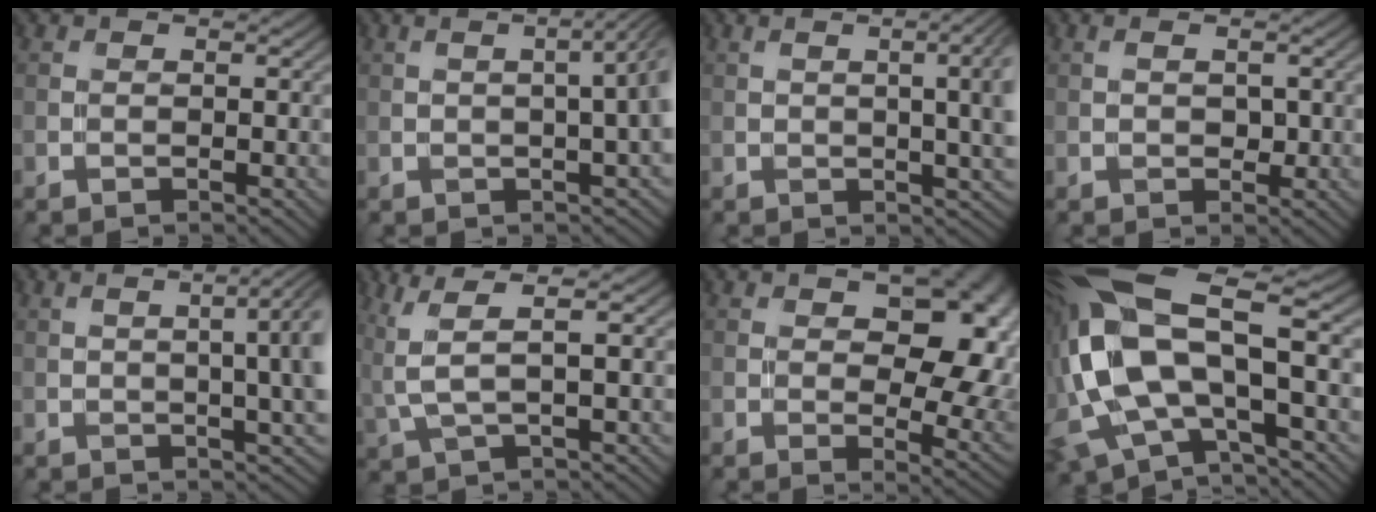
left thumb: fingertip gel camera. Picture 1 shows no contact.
{"total": 6.1, "force": [0.3, 1.8, 5.8], "torque": [-0.047, 0.016, 0.005]}
{"total": 6.9, "force": [0.9, 2.2, 6.5], "torque": [-0.059, 0.015, 0.017]}
{"total": 1.0, "force": [0.0, 0.4, 0.9], "torque": [-0.027, -0.003, 0.008]}
{"total": 6.7, "force": [0.7, 1.7, 6.4], "torque": [-0.064, 0.010, 0.020]}
{"total": 4.7, "force": [1.7, 1.2, 4.3], "torque": [-0.103, 0.004, 0.041]}
{"total": 12.9, "force": [2.9, 6.9, 10.5], "torque": [-0.114, 0.000, 0.050]}
{"total": 15.7, "force": [-0.3, 7.5, 13.8], "torque": [-0.329, -0.005, 0.013]}